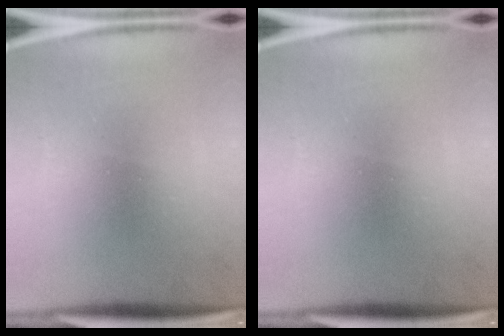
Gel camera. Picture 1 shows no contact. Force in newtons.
{"total": 0.0}